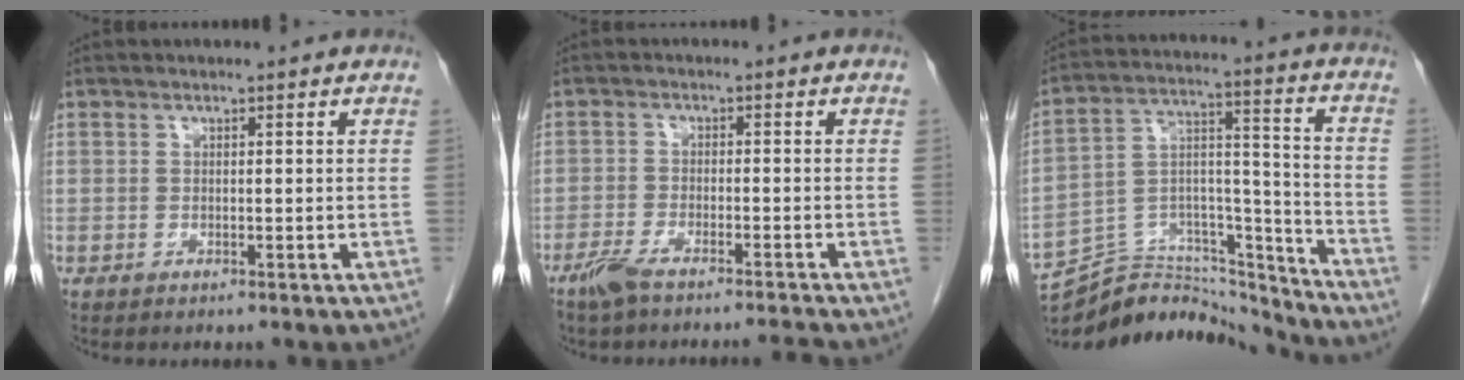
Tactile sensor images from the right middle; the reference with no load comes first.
{"total": 5.3, "force": [-4.6, -0.4, 2.6], "torque": [-0.049, -0.008, -0.084]}
{"total": 18.7, "force": [-18.1, 3.8, 3.1], "torque": [-0.062, 0.050, -0.291]}